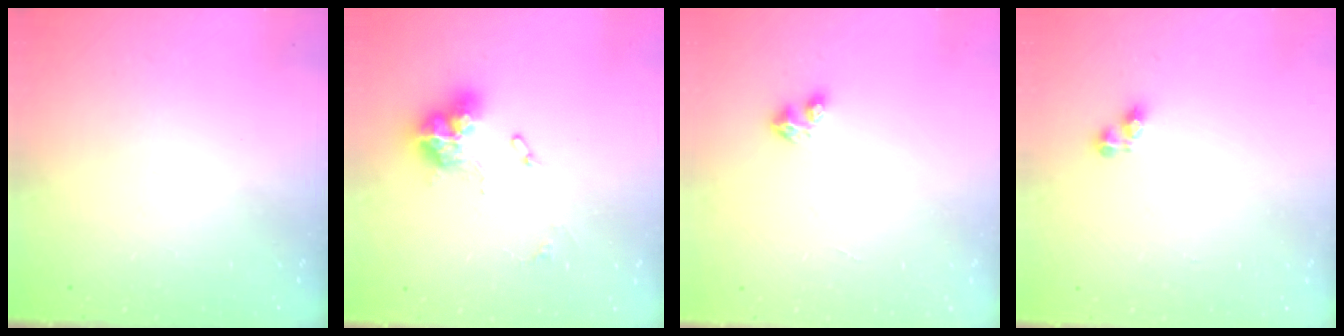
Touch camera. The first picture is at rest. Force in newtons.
{"total": 11.5, "press": 11.4, "slide": 1.4}
{"total": 3.0, "press": 2.9, "slide": 0.3}
{"total": 4.6, "press": 4.6, "slide": 0.6}